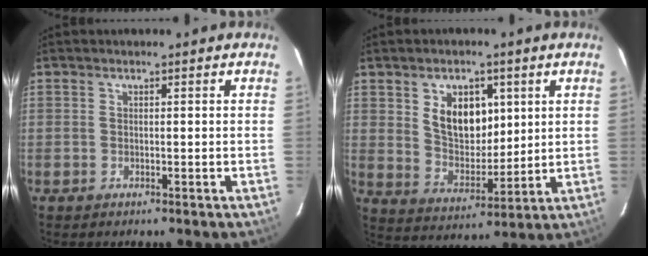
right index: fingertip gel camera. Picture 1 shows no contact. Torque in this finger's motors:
{"motor_torque": [0.50, -0.06, 0.46, 0.09]}